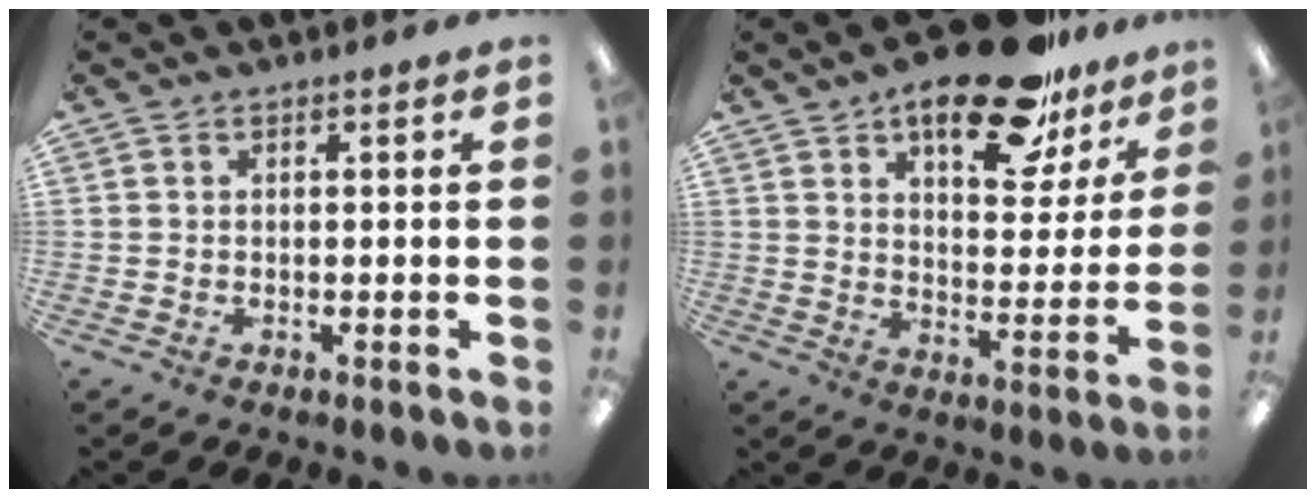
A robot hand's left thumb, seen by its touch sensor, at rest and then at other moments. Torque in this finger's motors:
{"motor_torque": [0.51, 0.63, 1.27, -1.50, 0.20]}